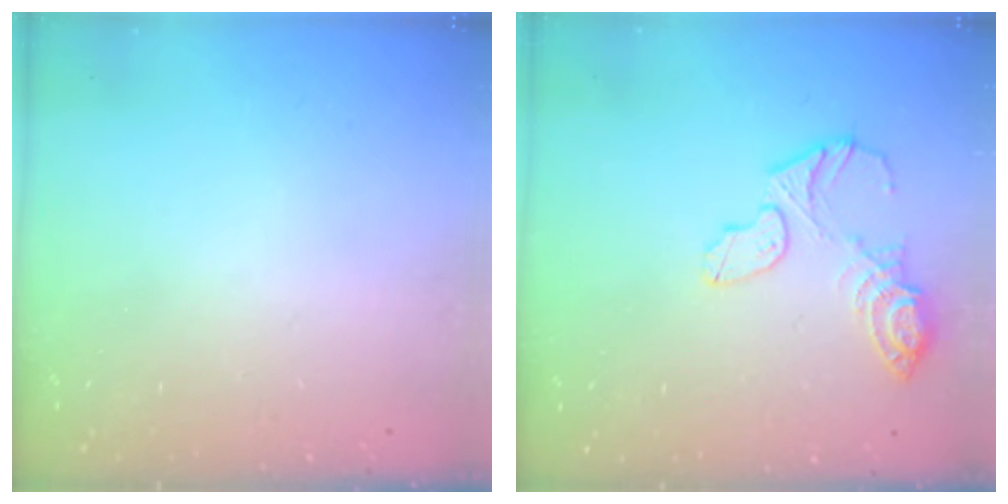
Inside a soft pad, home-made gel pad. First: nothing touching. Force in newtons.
{"total": 10.8, "press": 10.8, "slide": 1.1}